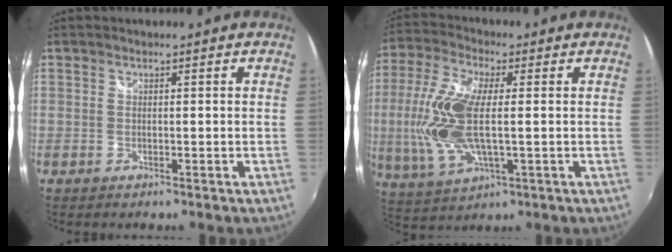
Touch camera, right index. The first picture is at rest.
{"total": 15.2, "force": [-0.2, 6.0, 13.9], "torque": [-0.301, -0.002, 0.000]}